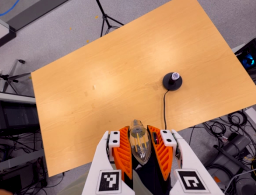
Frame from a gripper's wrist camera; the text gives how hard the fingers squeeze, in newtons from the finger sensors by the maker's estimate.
{"total": 22.5, "left": 24.5, "right": 20.5}